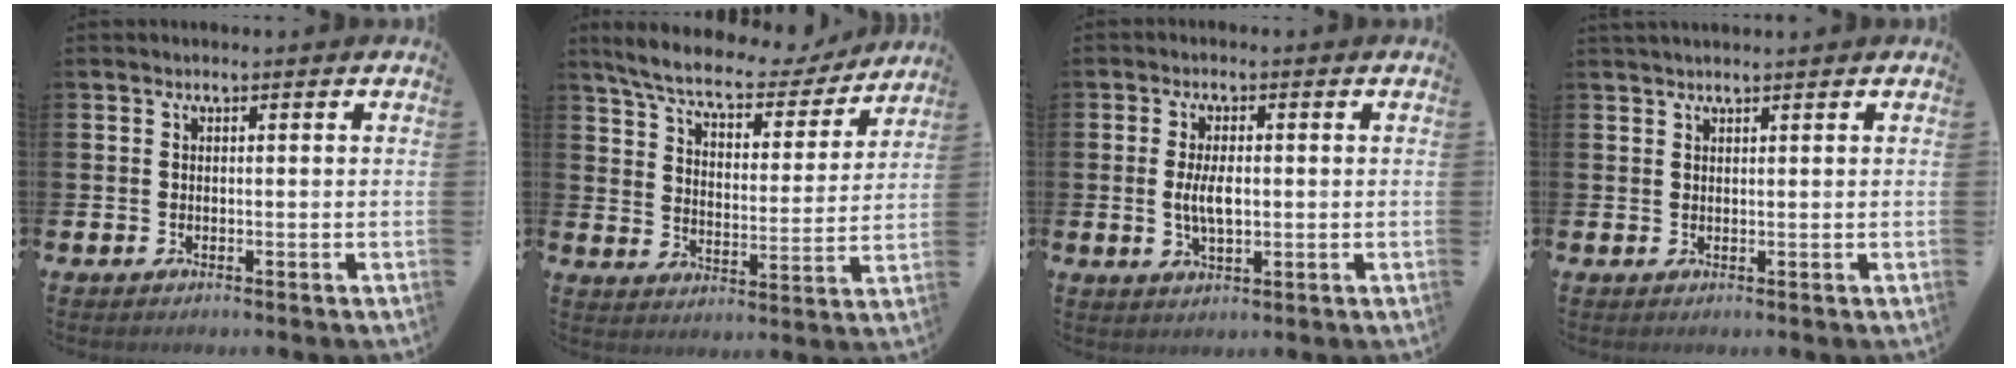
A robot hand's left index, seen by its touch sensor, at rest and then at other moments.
{"total": 7.9, "force": [7.0, 1.8, 3.0], "torque": [-0.085, -0.047, 0.118]}
{"total": 4.3, "force": [0.1, 2.0, 3.9], "torque": [-0.070, -0.002, -0.004]}
{"total": 1.1, "force": [1.1, -0.1, 0.2], "torque": [-0.001, -0.001, 0.020]}